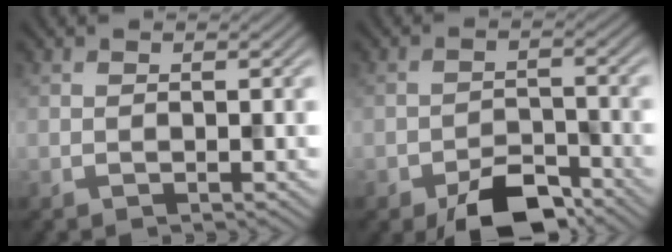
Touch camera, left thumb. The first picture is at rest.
{"total": 6.2, "force": [-4.6, 2.6, 3.2], "torque": [-0.046, 0.003, -0.082]}